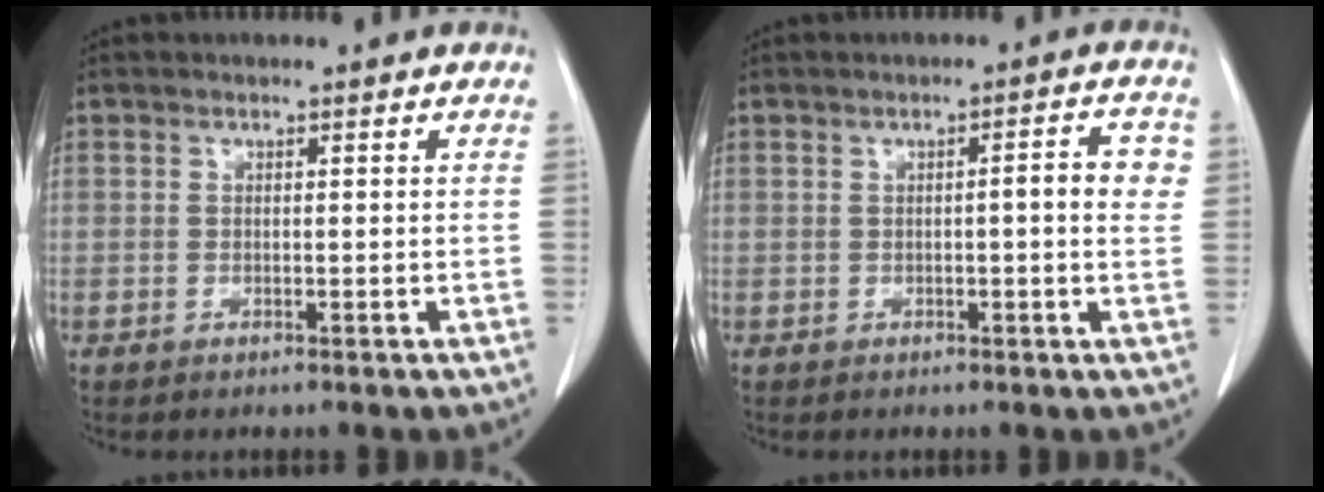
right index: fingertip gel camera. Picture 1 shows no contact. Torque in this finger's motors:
{"motor_torque": [0.09, 0.05, 0.08, 0.04]}